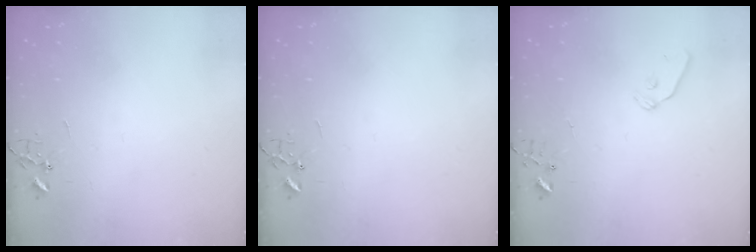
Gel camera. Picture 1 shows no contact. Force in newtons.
{"total": 0.0}
{"total": 8.7, "press": 8.7, "slide": 0.9}